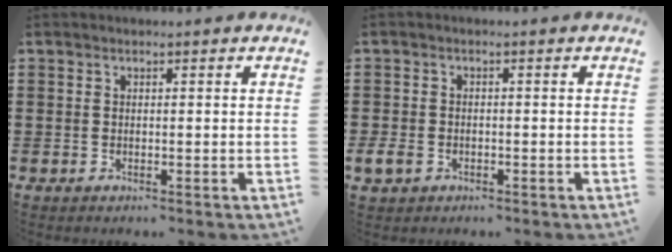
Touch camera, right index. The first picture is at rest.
{"total": 2.1, "force": [-1.1, 1.5, 1.1], "torque": [-0.036, -0.004, -0.026]}